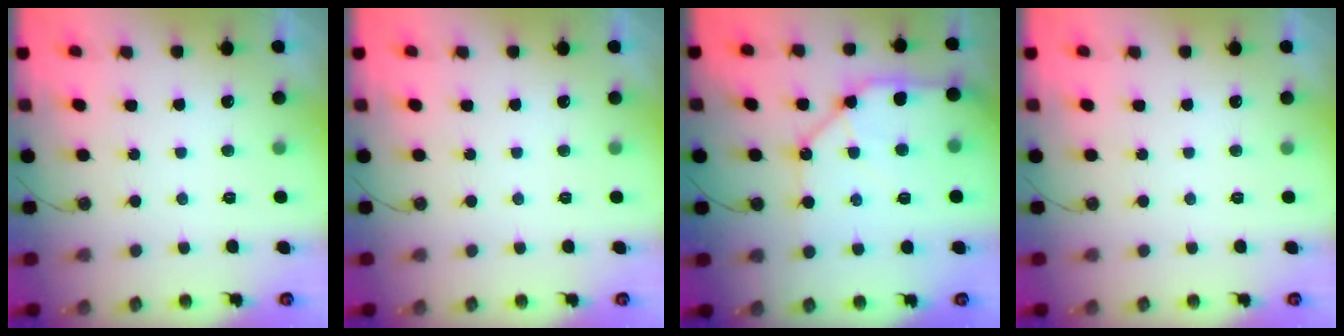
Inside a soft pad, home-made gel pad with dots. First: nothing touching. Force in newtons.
{"total": 0.5, "press": 0.4, "slide": 0.4}
{"total": 13.6, "press": 13.5, "slide": 1.4}
{"total": 0.0}